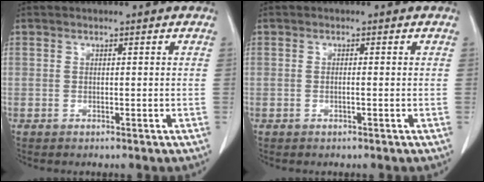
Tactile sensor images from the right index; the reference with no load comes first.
{"total": 0.5, "force": [-0.1, -0.1, 0.5], "torque": [-0.005, 0.002, 0.000]}